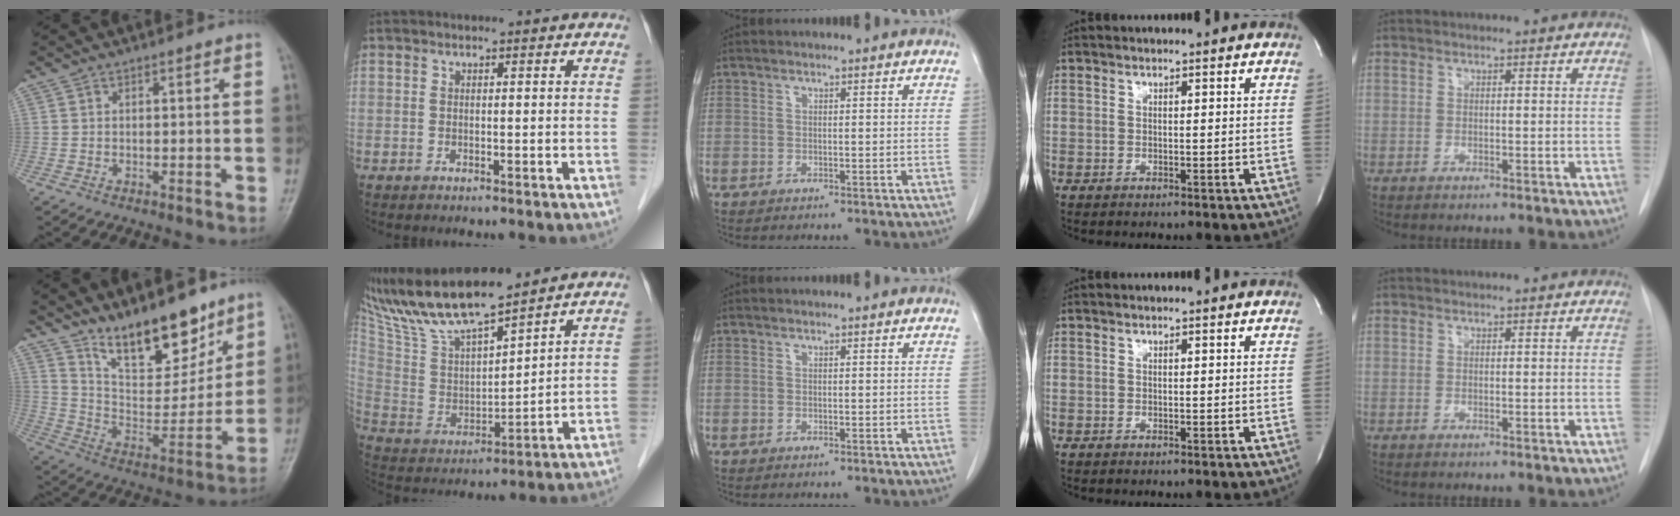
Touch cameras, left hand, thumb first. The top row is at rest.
{"thumb": {"total": 16.9, "force": [12.6, 6.4, 9.3], "torque": [-0.098, -0.086, 0.224]}, "index": {"total": 15.4, "force": [13.7, 1.1, 7.0], "torque": [-0.148, 0.009, 0.267]}}